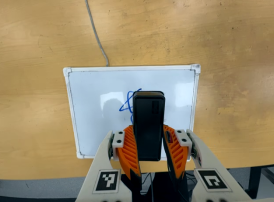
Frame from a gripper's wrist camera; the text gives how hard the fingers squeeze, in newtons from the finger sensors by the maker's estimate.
{"total": 7.6, "left": 5.3, "right": 9.9}